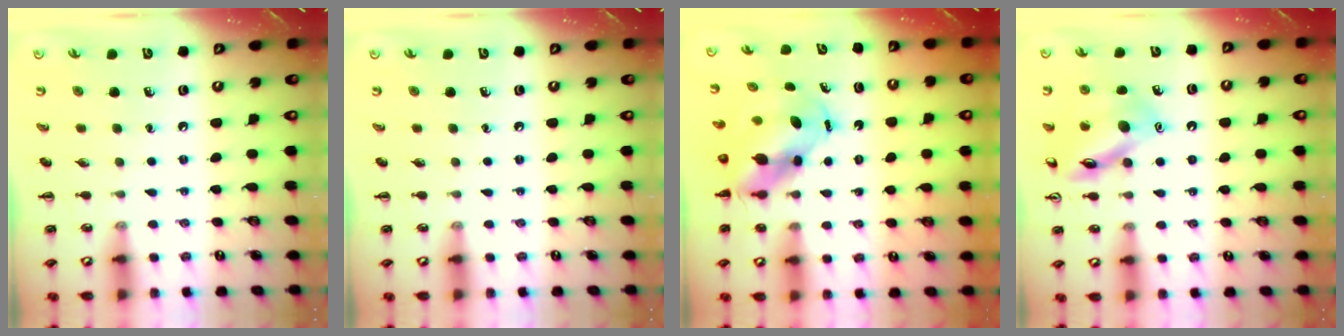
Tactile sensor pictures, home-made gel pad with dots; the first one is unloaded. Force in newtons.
{"total": 0.0}
{"total": 6.6, "press": 6.3, "slide": 1.8}
{"total": 13.4, "press": 13.3, "slide": 1.1}